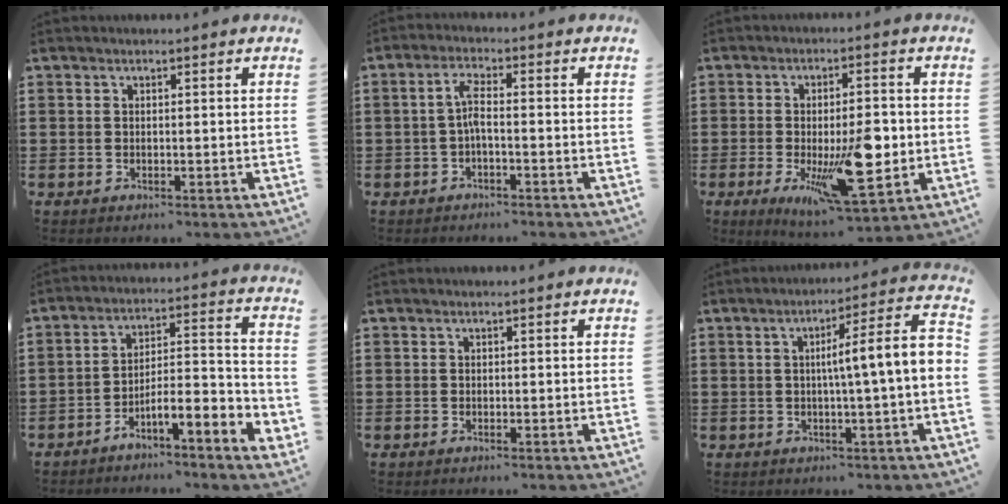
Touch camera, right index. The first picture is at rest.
{"total": 3.3, "force": [-0.8, 0.8, 3.1], "torque": [-0.066, 0.002, -0.019]}
{"total": 13.9, "force": [-2.6, 4.7, 12.8], "torque": [-0.204, -0.019, -0.038]}
{"total": 5.7, "force": [-4.5, 0.3, 3.4], "torque": [-0.058, -0.013, -0.091]}
{"total": 0.0}
{"total": 6.8, "force": [-0.3, -0.2, 6.8], "torque": [-0.110, -0.018, -0.016]}